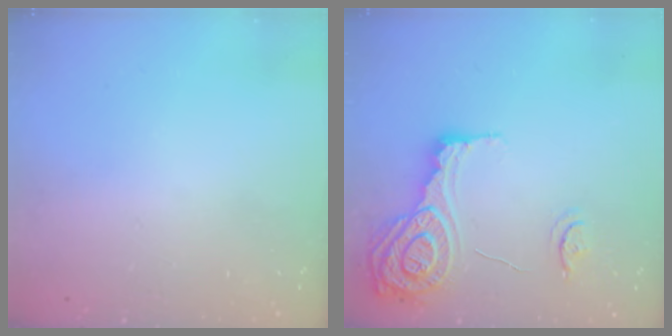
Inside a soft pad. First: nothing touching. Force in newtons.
{"total": 16.9, "press": 16.8, "slide": 1.4}